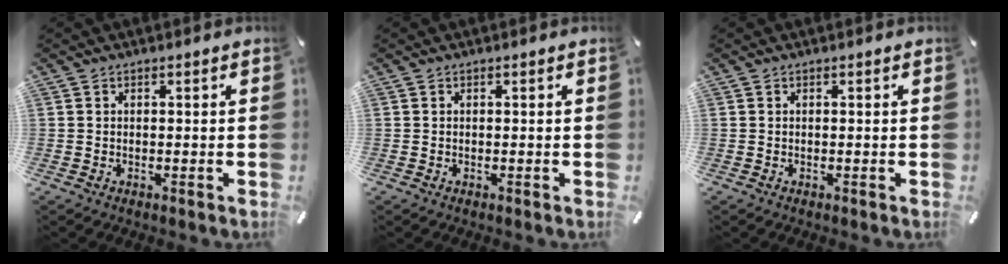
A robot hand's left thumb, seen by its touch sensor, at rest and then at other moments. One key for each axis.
{"total": 0.0}
{"total": 0.0}